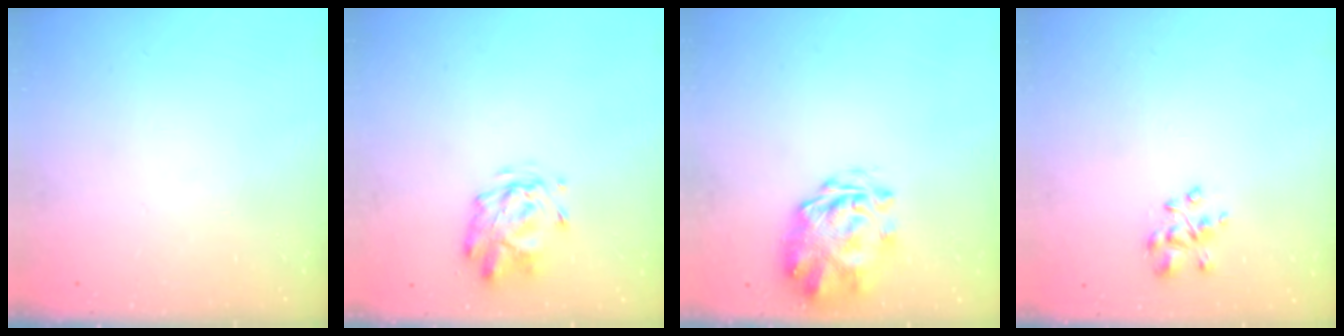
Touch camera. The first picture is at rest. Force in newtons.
{"total": 2.8, "press": 2.4, "slide": 1.4}
{"total": 3.2, "press": 2.8, "slide": 1.6}
{"total": 4.6, "press": 4.4, "slide": 1.3}